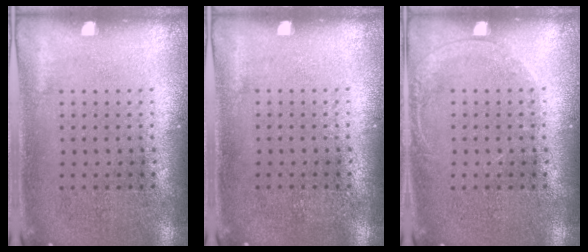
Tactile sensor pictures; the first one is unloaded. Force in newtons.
{"total": 0.0}
{"total": 1.0, "press": 1.0, "slide": 0.2}